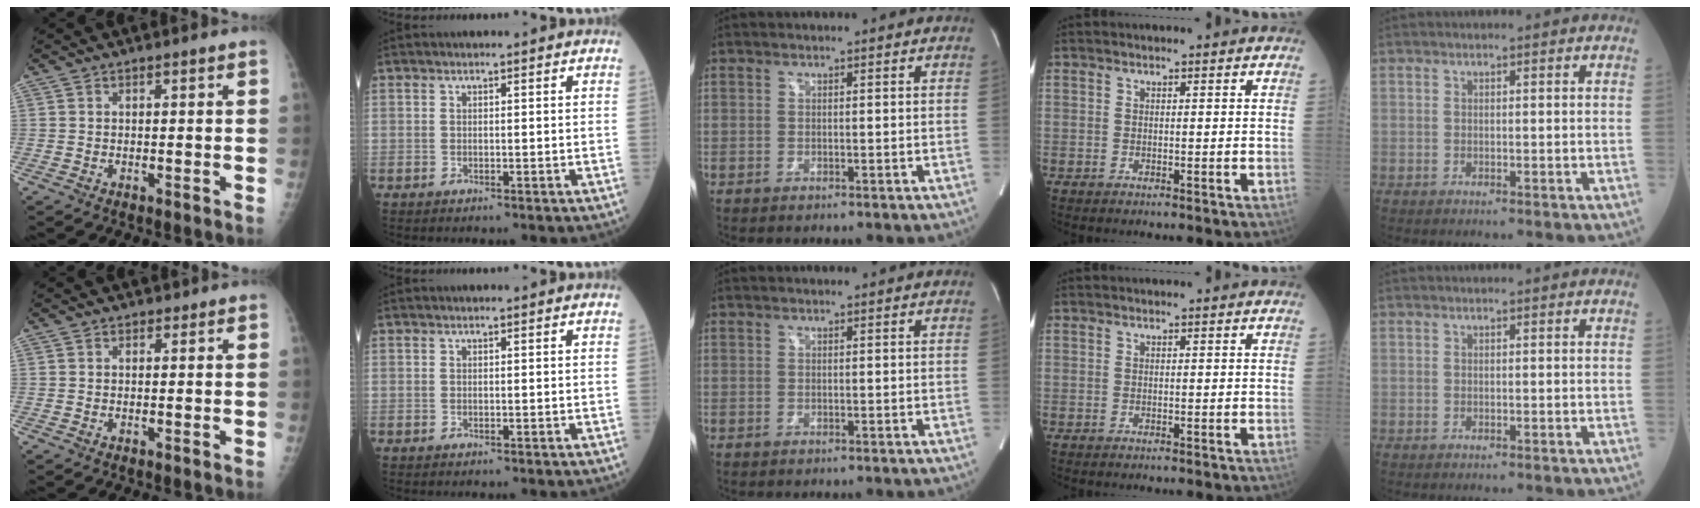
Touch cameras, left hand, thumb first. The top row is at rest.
{}